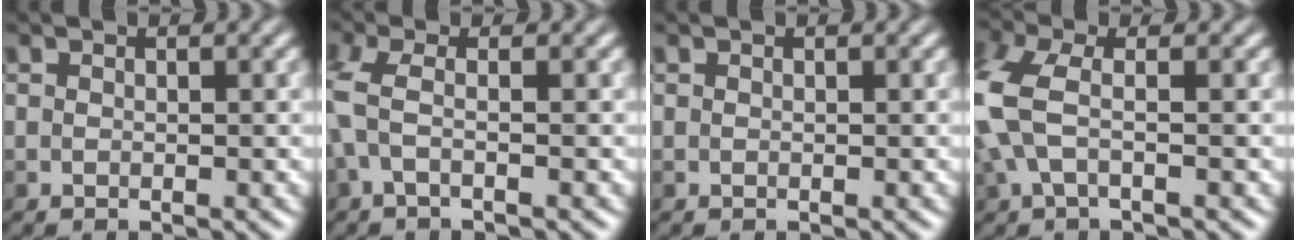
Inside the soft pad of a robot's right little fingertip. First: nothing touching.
{"total": 2.1, "force": [-0.2, 0.4, 2.0], "torque": [-0.059, 0.007, -0.008]}
{"total": 0.0}
{"total": 4.6, "force": [-0.2, 2.2, 4.1], "torque": [-0.119, 0.010, -0.008]}